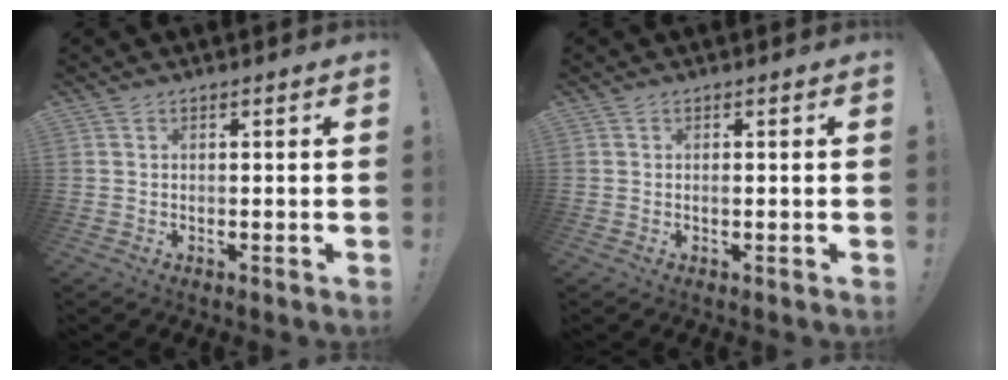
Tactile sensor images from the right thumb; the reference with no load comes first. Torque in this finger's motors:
{"motor_torque": [0.29, 0.24, 0.72, 0.07, -0.02]}